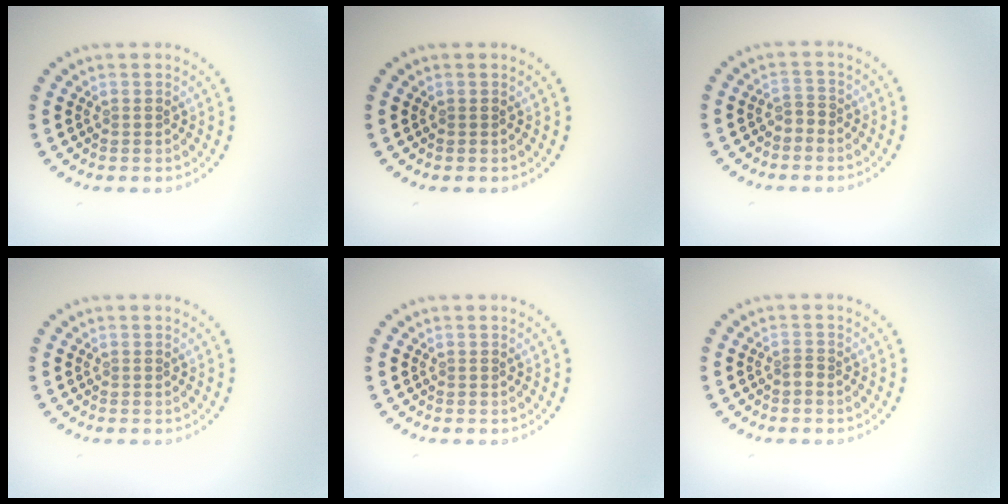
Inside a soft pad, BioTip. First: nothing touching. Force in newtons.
{"total": 0.0}
{"total": 0.9, "press": 0.7, "slide": 0.5}
{"total": 0.0}
{"total": 0.0}
{"total": 0.8, "press": 0.5, "slide": 0.7}